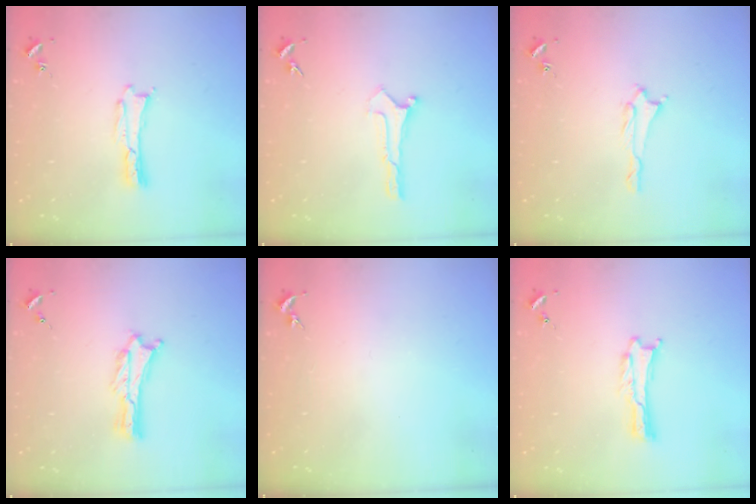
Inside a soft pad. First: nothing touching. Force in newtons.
{"total": 0.0}
{"total": 1.3, "press": 1.3, "slide": 0.1}
{"total": 0.8, "press": 0.7, "slide": 0.2}
{"total": 0.0}
{"total": 0.0}